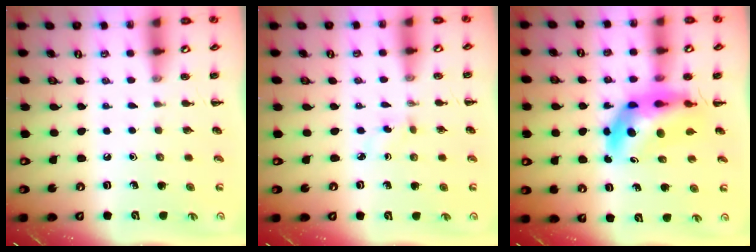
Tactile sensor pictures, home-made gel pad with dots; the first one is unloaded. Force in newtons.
{"total": 1.8, "press": 1.6, "slide": 0.7}
{"total": 11.6, "press": 11.1, "slide": 3.3}